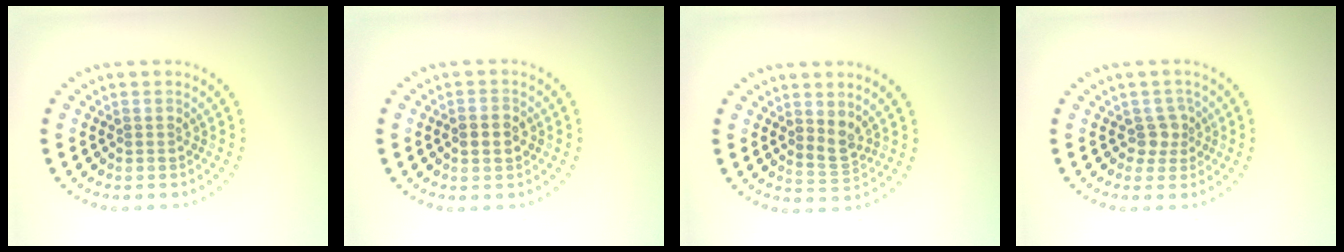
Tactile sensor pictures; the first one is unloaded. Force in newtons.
{"total": 1.6, "press": 1.6, "slide": 0.2}
{"total": 1.9, "press": 1.6, "slide": 1.1}
{"total": 1.8, "press": 1.4, "slide": 1.1}